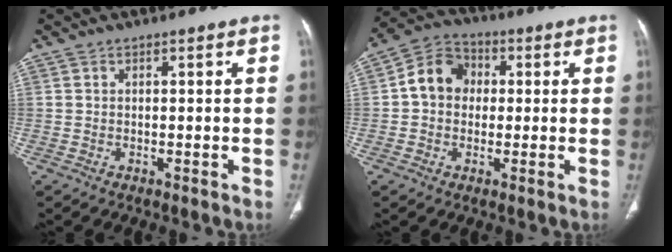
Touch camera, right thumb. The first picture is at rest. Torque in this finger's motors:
{"motor_torque": [0.61, 1.82, 0.64, -0.02, 0.03]}